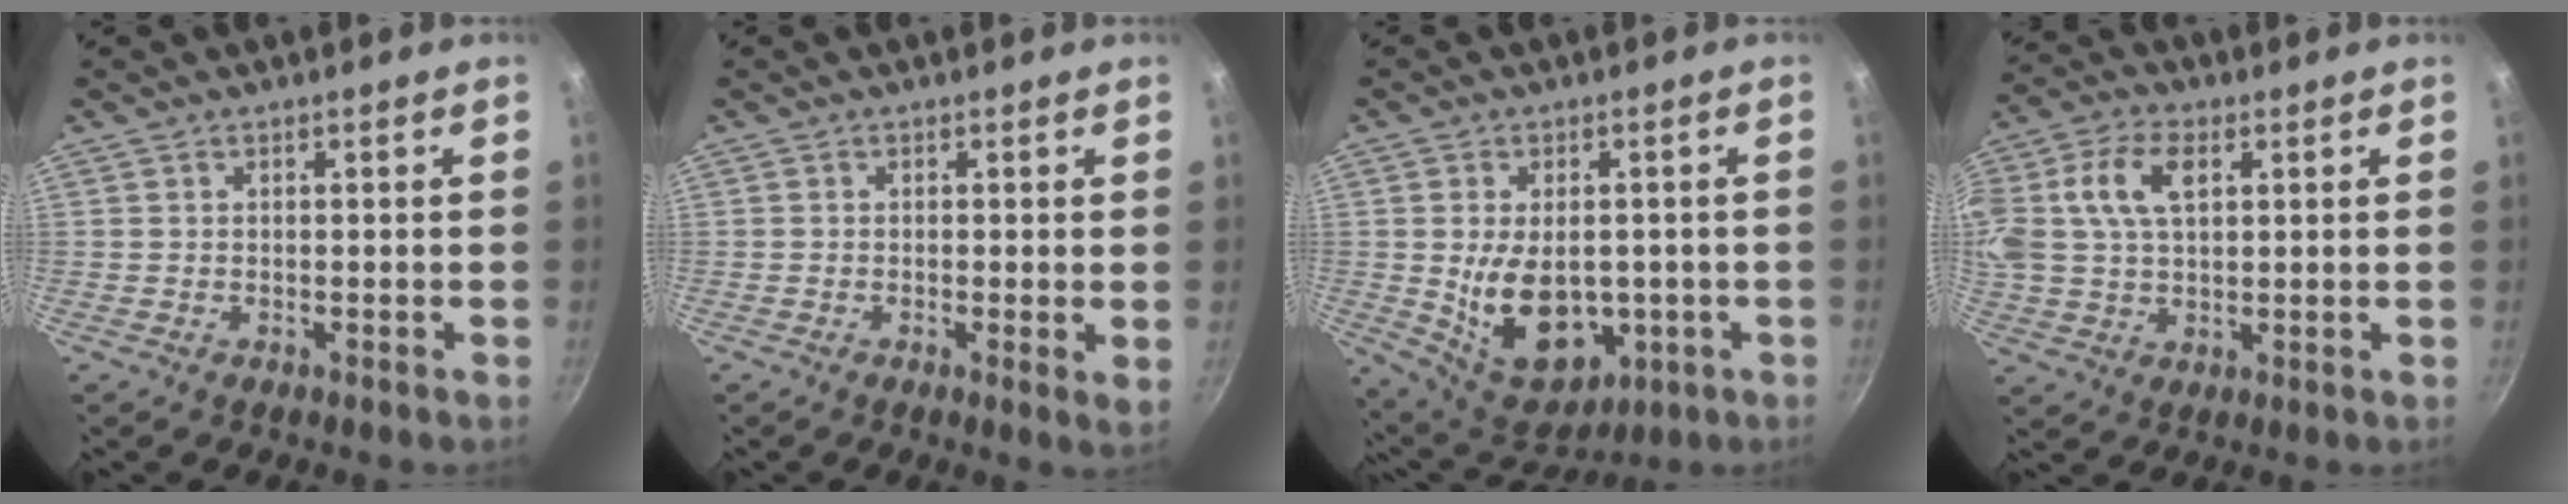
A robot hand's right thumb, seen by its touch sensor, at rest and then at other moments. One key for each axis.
{"total": 2.4, "fx": 0.1, "fy": 0.5, "fz": 2.3, "tx": -0.032, "ty": -0.011, "tz": -0.003}
{"total": 14.8, "fx": -1.6, "fy": 9.7, "fz": 11.0, "tx": -0.146, "ty": -0.013, "tz": 0.001}
{"total": 16.4, "fx": 4.4, "fy": 10.7, "fz": 11.7, "tx": -0.259, "ty": 0.027, "tz": 0.078}